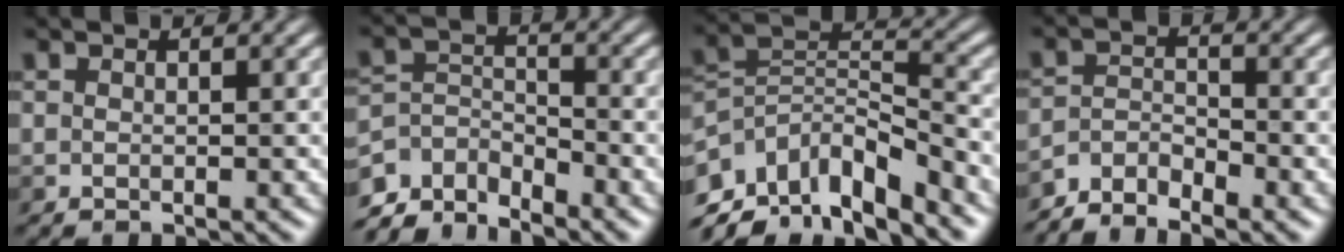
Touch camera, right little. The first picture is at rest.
{"total": 4.9, "force": [-4.3, 1.7, 1.5], "torque": [-0.025, -0.004, -0.085]}
{"total": 10.2, "force": [-6.0, 4.6, 6.9], "torque": [-0.118, 0.008, -0.116]}
{"total": 3.8, "force": [-3.3, 1.2, 1.3], "torque": [-0.022, -0.002, -0.072]}